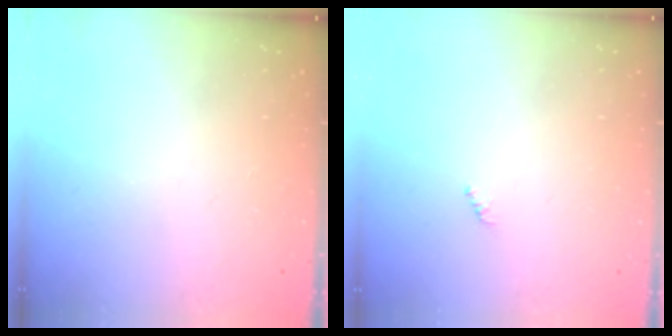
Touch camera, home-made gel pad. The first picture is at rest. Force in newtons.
{"total": 0.7, "press": 0.7, "slide": 0.3}